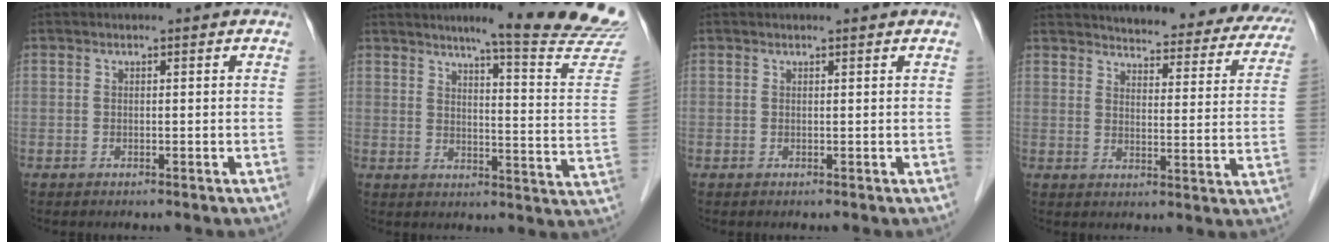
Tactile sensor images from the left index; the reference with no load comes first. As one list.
[{"total": 18.7, "force": [16.6, -1.2, 8.6], "torque": [-0.109, -0.101, 0.191]}, {"total": 0.9, "force": [0.8, 0.0, 0.3], "torque": [-0.011, 0.004, 0.011]}, {"total": 23.1, "force": [21.1, 5.8, 7.5], "torque": [-0.079, -0.042, 0.233]}]